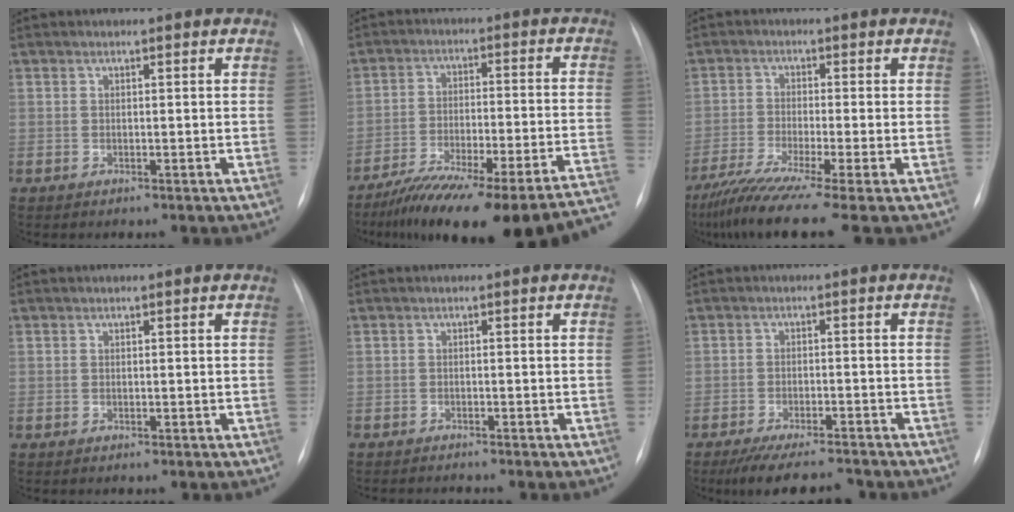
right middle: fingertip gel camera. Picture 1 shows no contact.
{"total": 25.4, "force": [-20.3, 1.5, 15.2], "torque": [-0.160, -0.013, -0.285]}
{"total": 10.7, "force": [-7.6, -1.4, 7.4], "torque": [-0.129, -0.037, -0.125]}
{"total": 0.0}
{"total": 1.8, "force": [-1.7, -0.3, 0.3], "torque": [-0.006, -0.006, -0.027]}
{"total": 9.2, "force": [-8.3, 1.2, 3.8], "torque": [-0.061, -0.011, -0.122]}